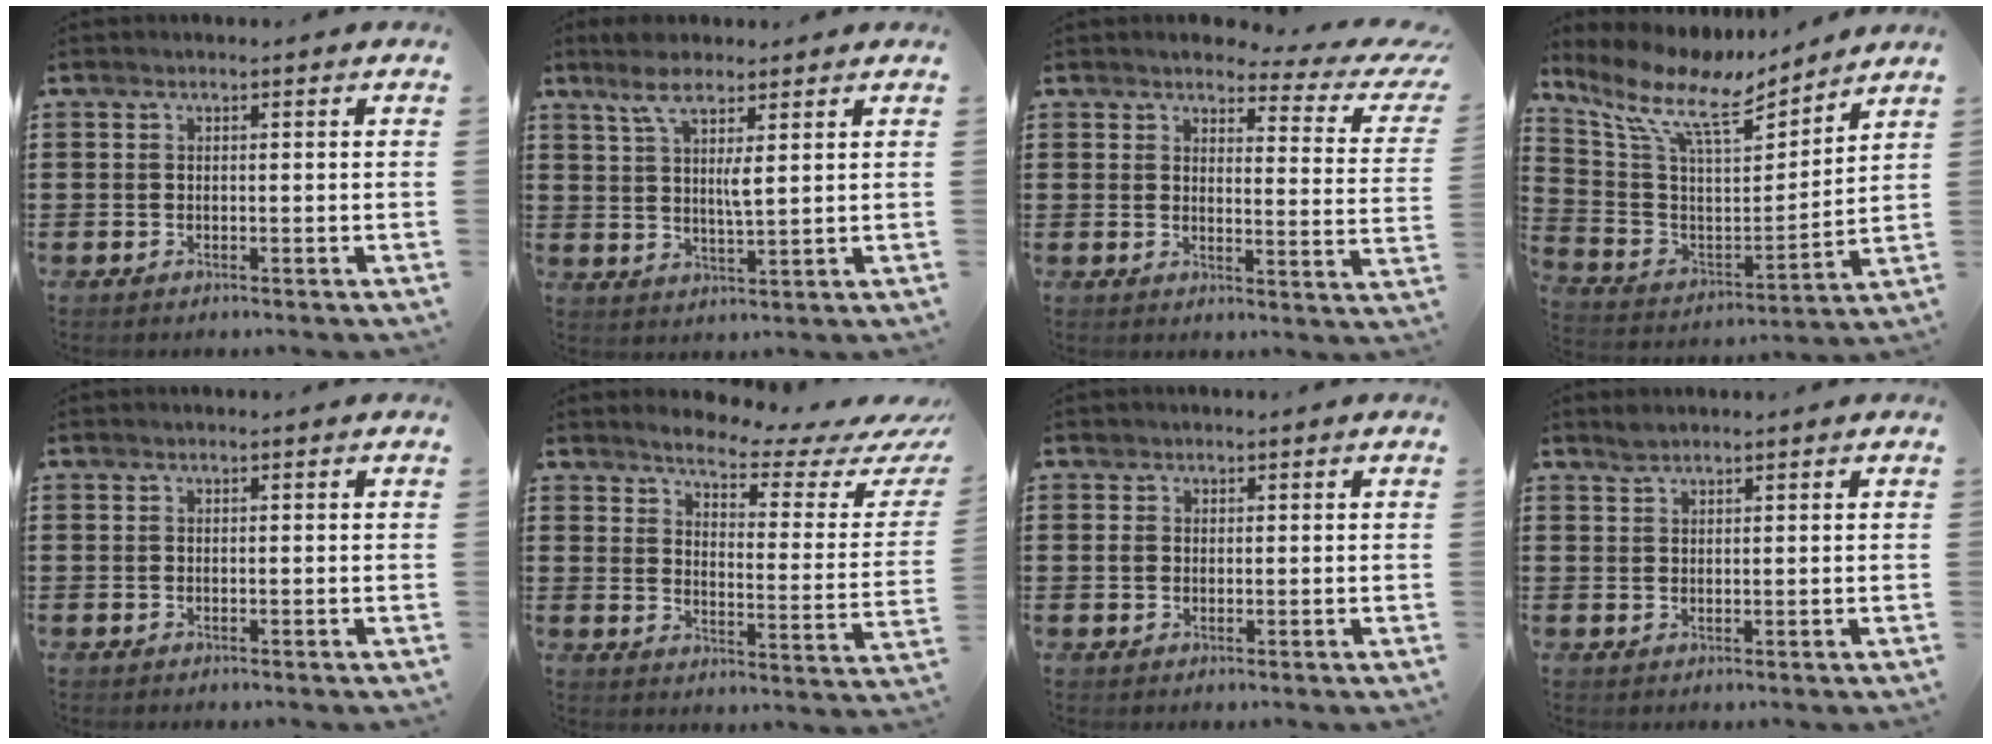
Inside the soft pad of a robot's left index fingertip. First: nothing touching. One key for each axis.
{"total": 6.8, "fx": 3.9, "fy": 1.7, "fz": 5.3, "tx": -0.106, "ty": -0.005, "tz": 0.065}
{"total": 4.0, "fx": 3.4, "fy": 0.6, "fz": 1.9, "tx": -0.046, "ty": -0.021, "tz": 0.055}
{"total": 10.7, "fx": 7.8, "fy": 3.5, "fz": 6.4, "tx": -0.159, "ty": -0.043, "tz": 0.129}
{"total": 0.0}
{"total": 4.3, "fx": 3.9, "fy": 0.3, "fz": 1.9, "tx": -0.045, "ty": -0.034, "tz": 0.056}
{"total": 1.2, "fx": 0.3, "fy": 1.1, "fz": 0.4, "tx": -0.010, "ty": 0.007, "tz": 0.006}
{"total": 1.4, "fx": 1.3, "fy": 0.3, "fz": 0.3, "tx": -0.009, "ty": 0.001, "tz": 0.024}